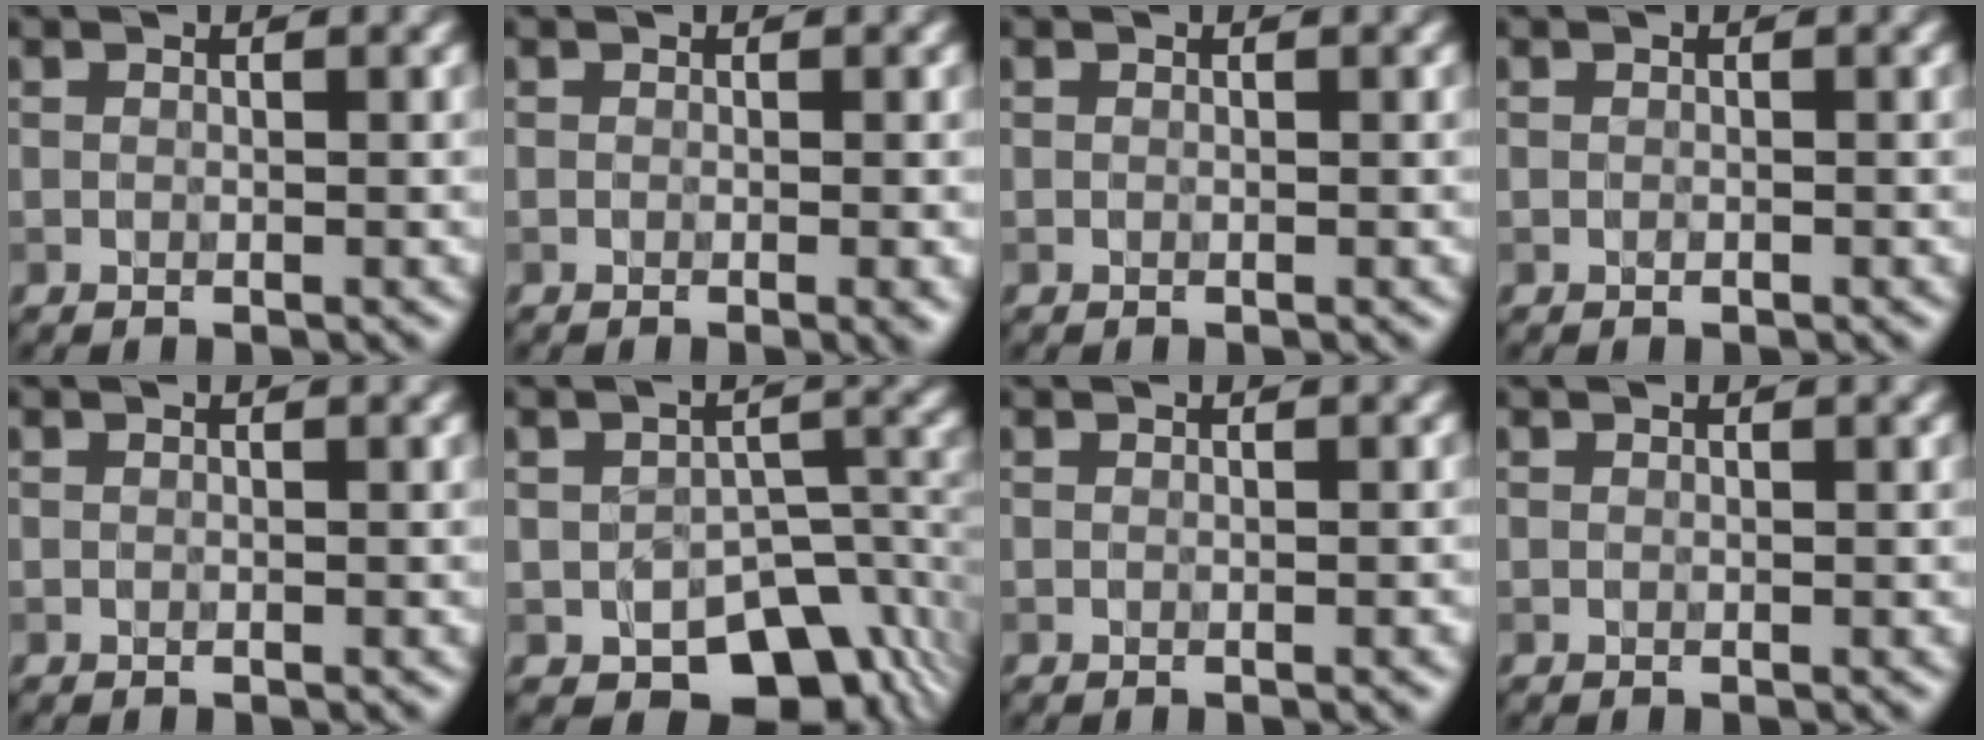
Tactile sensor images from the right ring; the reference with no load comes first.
{"total": 1.6, "force": [-0.3, 0.3, 1.5], "torque": [-0.013, -0.003, -0.001]}
{"total": 0.0}
{"total": 0.0}
{"total": 0.0}
{"total": 8.9, "force": [-4.1, 5.4, 5.8], "torque": [-0.072, -0.019, -0.048]}
{"total": 1.0, "force": [-0.2, 0.3, 0.9], "torque": [-0.004, -0.001, -0.001]}
{"total": 0.0}